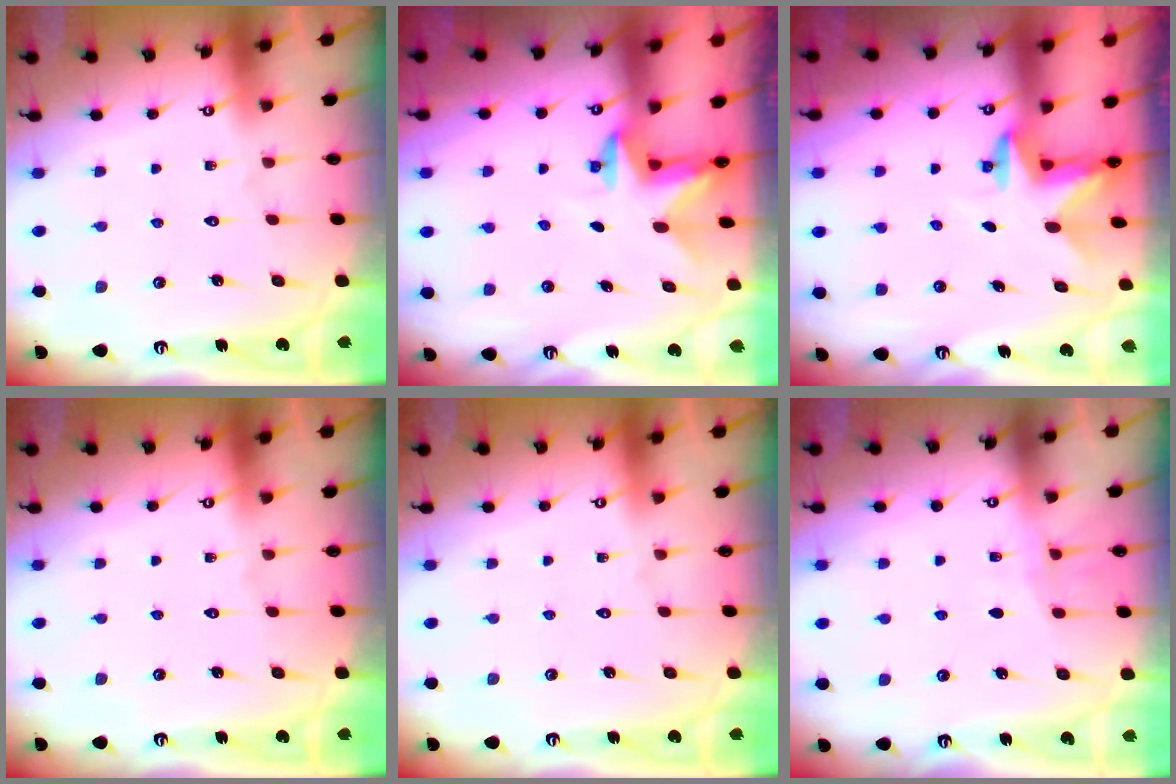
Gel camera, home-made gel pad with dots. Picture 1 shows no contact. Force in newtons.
{"total": 2.4, "press": 2.4, "slide": 0.4}
{"total": 2.6, "press": 2.5, "slide": 0.4}
{"total": 0.0}
{"total": 0.0}
{"total": 6.5, "press": 6.5, "slide": 0.6}